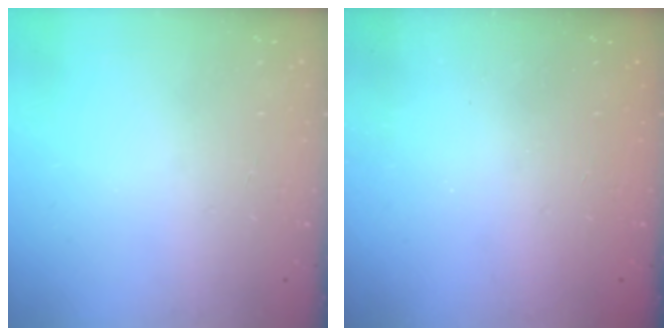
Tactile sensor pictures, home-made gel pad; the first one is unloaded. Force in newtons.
{"total": 2.4, "press": 2.3, "slide": 0.8}